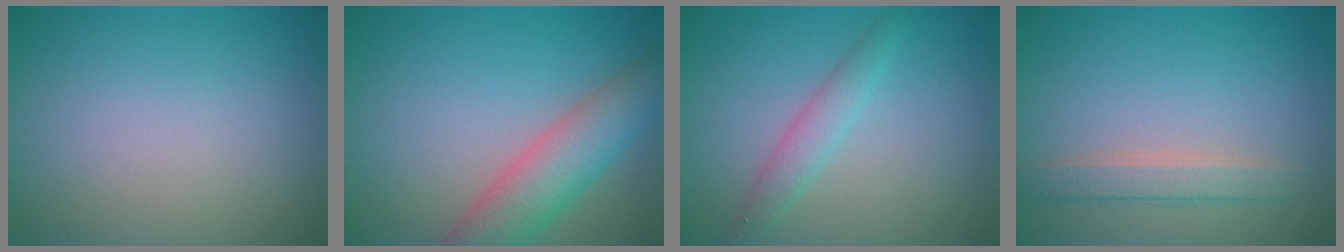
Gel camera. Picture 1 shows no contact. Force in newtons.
{"total": 5.8, "press": 5.8, "slide": 0.5}
{"total": 2.1, "press": 2.1, "slide": 0.0}
{"total": 2.3, "press": 2.3, "slide": 0.3}